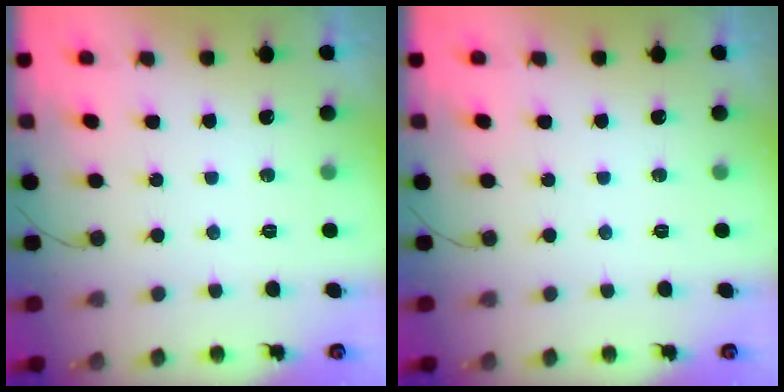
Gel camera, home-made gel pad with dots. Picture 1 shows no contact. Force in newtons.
{"total": 0.0}